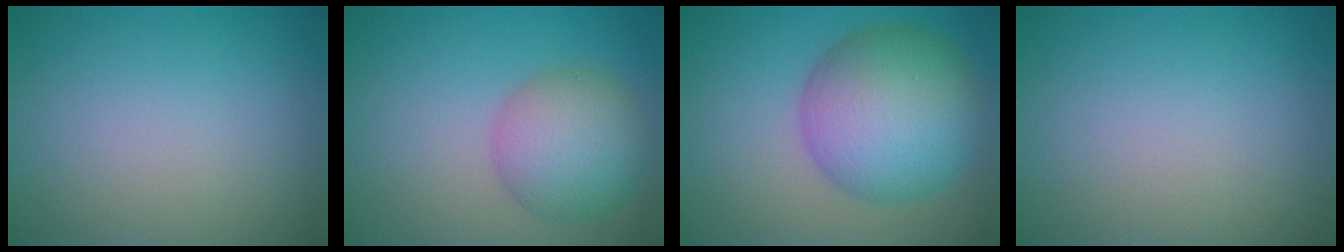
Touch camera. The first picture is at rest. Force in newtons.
{"total": 5.8, "press": 5.8, "slide": 0.2}
{"total": 10.4, "press": 10.4, "slide": 0.2}
{"total": 0.0}